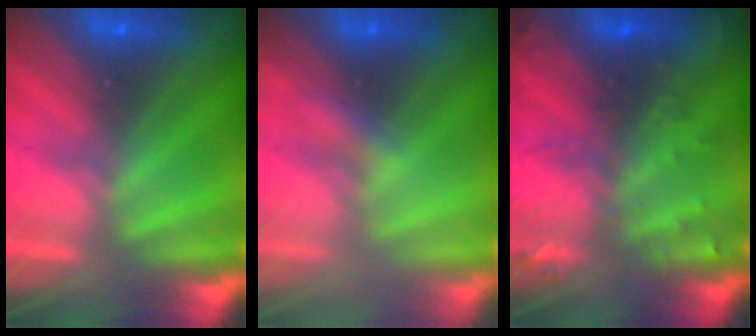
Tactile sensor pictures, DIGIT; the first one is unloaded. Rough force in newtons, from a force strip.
{"total": 2.1}
{"total": 2.9}